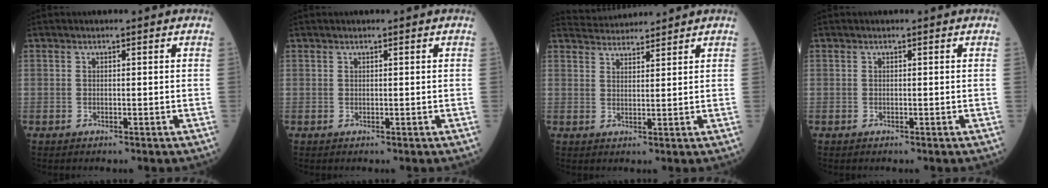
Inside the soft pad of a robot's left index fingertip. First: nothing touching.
{"total": 0.0}
{"total": 4.9, "force": [4.9, 0.0, 0.1], "torque": [-0.012, 0.029, 0.085]}
{"total": 0.0}